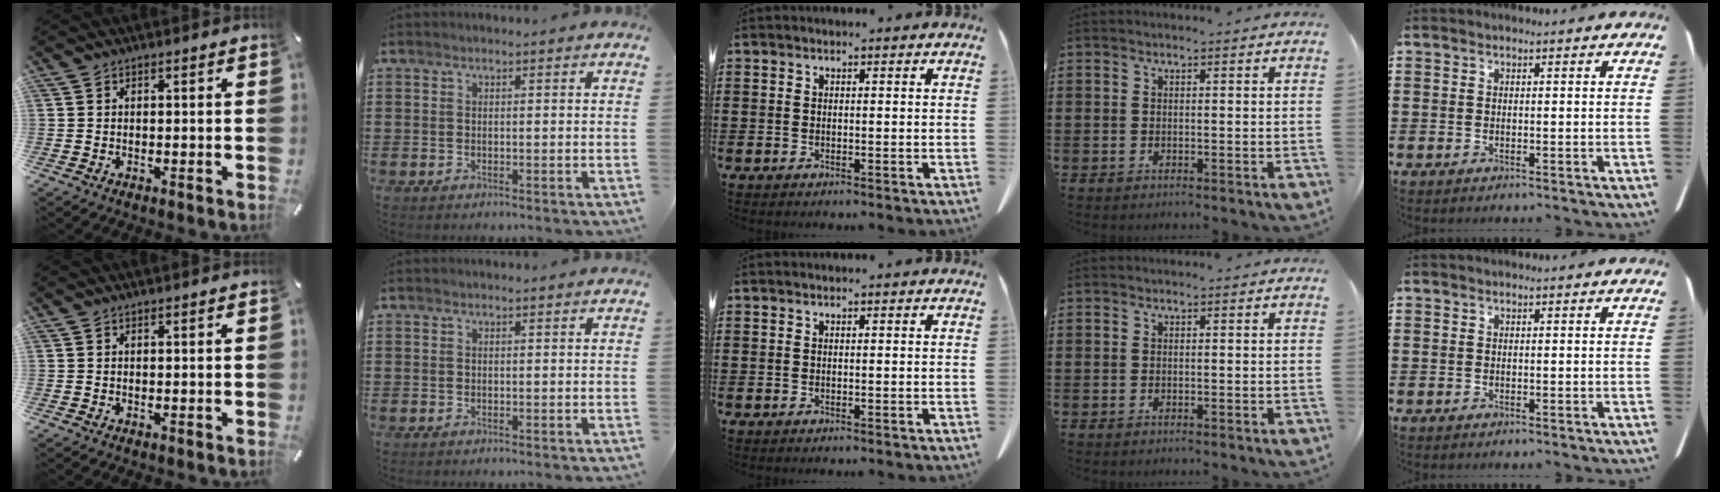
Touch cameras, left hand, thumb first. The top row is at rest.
{}